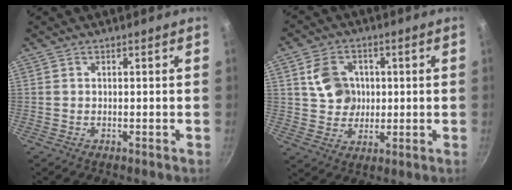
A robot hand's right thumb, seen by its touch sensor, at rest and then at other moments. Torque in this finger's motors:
{"motor_torque": [0.05, 0.09, 0.36, 0.72, 0.02]}